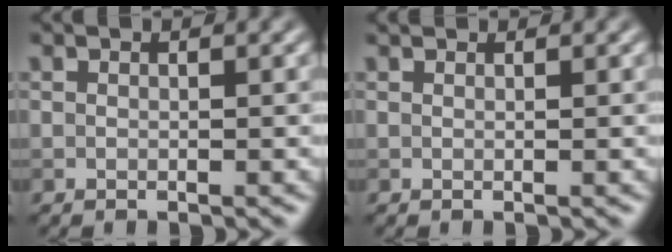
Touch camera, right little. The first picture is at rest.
{"total": 0.9, "force": [0.9, 0.1, 0.2], "torque": [-0.008, -0.002, 0.010]}